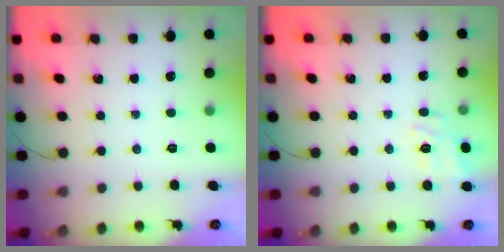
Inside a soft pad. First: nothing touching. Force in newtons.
{"total": 12.4, "press": 12.4, "slide": 0.6}